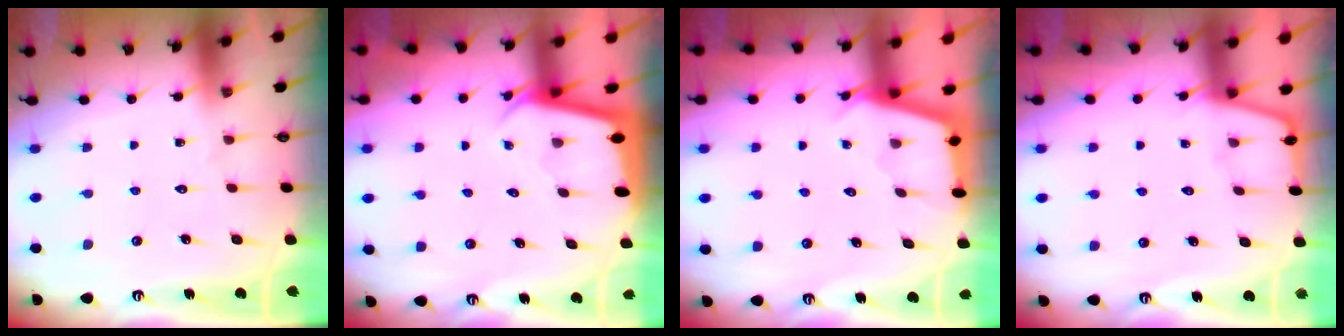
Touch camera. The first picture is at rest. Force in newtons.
{"total": 2.2, "press": 2.2, "slide": 0.1}
{"total": 2.5, "press": 2.5, "slide": 0.1}
{"total": 2.3, "press": 2.3, "slide": 0.4}